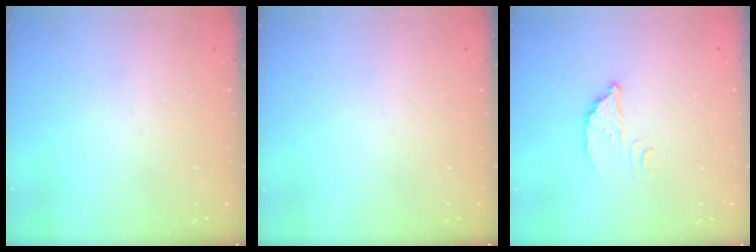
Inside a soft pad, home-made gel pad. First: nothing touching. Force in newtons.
{"total": 0.0}
{"total": 3.3, "press": 3.2, "slide": 0.3}